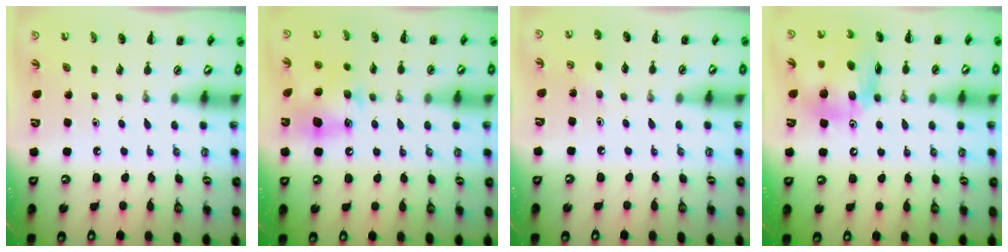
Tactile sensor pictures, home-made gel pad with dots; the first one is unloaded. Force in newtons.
{"total": 11.8, "press": 11.7, "slide": 1.6}
{"total": 2.9, "press": 2.8, "slide": 0.9}
{"total": 13.2, "press": 12.7, "slide": 3.8}